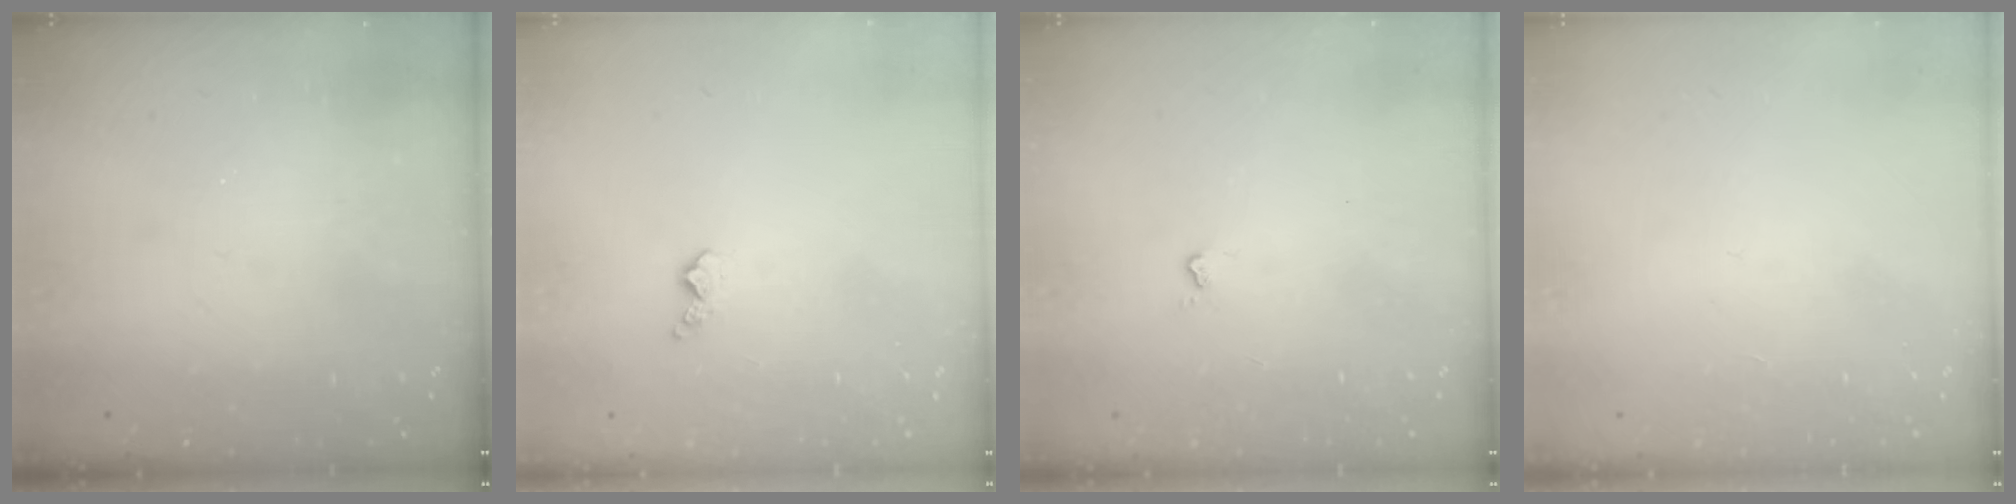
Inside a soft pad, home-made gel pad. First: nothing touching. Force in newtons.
{"total": 3.9, "press": 3.8, "slide": 0.4}
{"total": 2.7, "press": 2.6, "slide": 0.4}
{"total": 0.0}